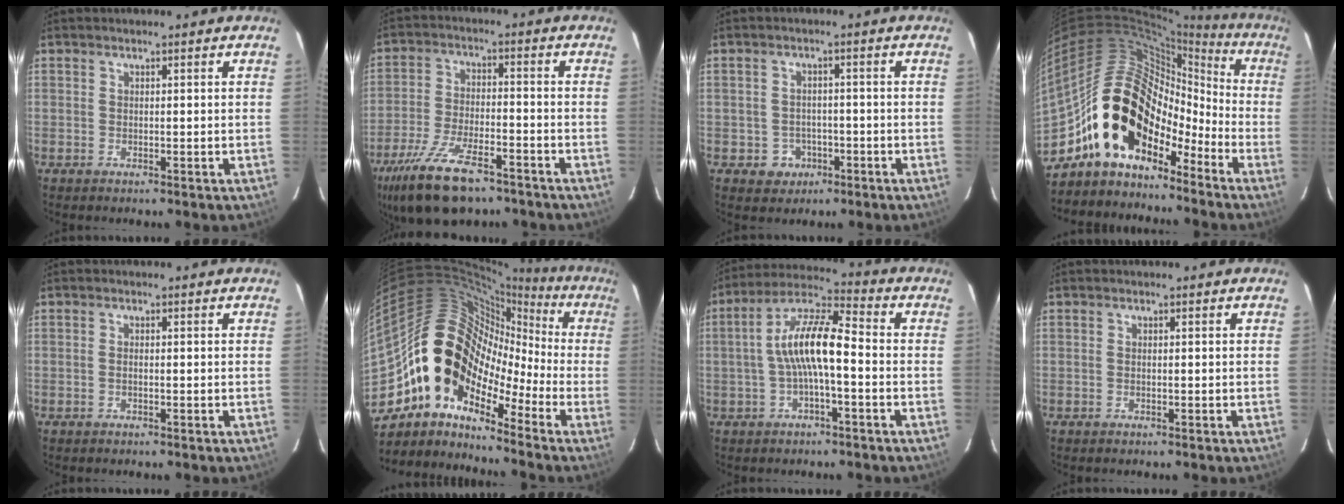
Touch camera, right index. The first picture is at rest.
{"total": 16.5, "force": [-11.5, 6.2, 10.0], "torque": [-0.220, -0.033, -0.203]}
{"total": 4.5, "force": [-1.8, 4.1, 0.6], "torque": [-0.025, 0.013, -0.016]}
{"total": 17.3, "force": [-10.5, 11.3, 7.9], "torque": [-0.137, 0.042, -0.185]}
{"total": 0.7, "force": [-0.2, 0.3, 0.6], "torque": [-0.013, 0.002, -0.005]}
{"total": 14.4, "force": [-7.0, 9.9, 7.8], "torque": [-0.126, 0.026, -0.156]}
{"total": 10.6, "force": [-1.5, 2.6, 10.1], "torque": [-0.198, 0.024, -0.029]}
{"total": 0.0}